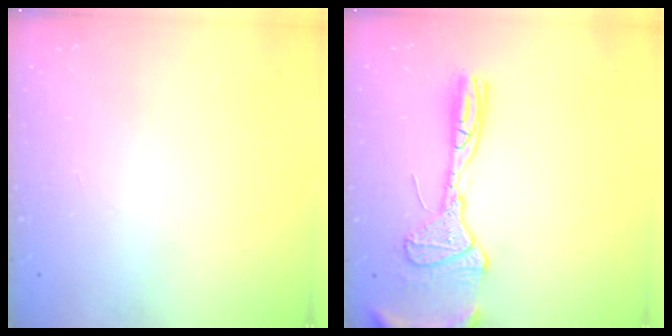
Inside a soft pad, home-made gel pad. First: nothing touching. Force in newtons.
{"total": 14.6, "press": 14.4, "slide": 2.2}